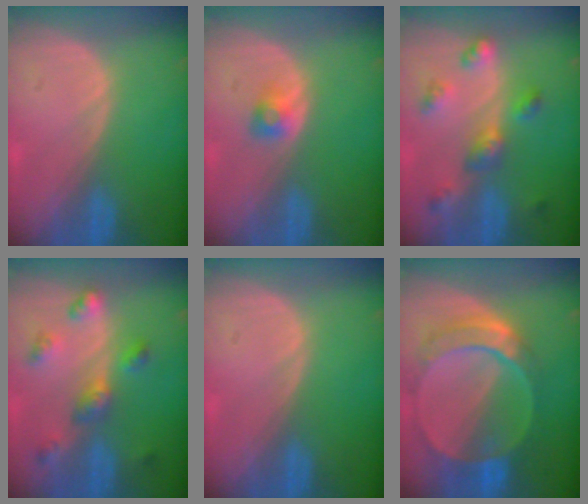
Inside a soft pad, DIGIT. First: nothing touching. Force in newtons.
{"total": 2.2, "press": 2.1, "slide": 0.3}
{"total": 6.4, "press": 5.7, "slide": 2.8}
{"total": 6.4, "press": 5.7, "slide": 2.8}
{"total": 0.0}
{"total": 9.7, "press": 8.4, "slide": 4.8}